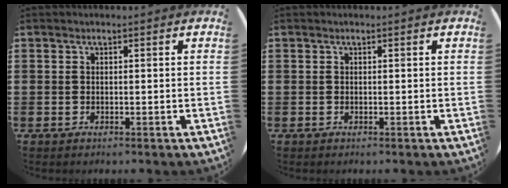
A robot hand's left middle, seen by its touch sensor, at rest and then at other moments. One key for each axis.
{"total": 0.0}